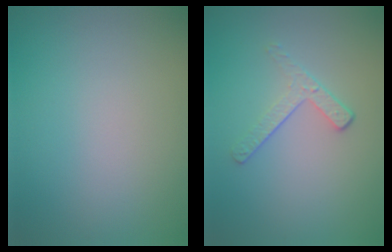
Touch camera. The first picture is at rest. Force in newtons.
{"total": 1.8, "press": 1.1, "slide": 1.4}